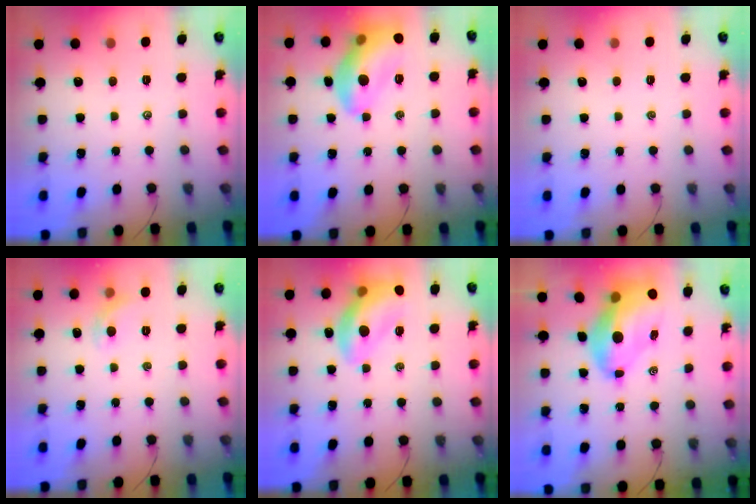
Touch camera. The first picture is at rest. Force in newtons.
{"total": 15.0, "press": 15.0, "slide": 1.3}
{"total": 0.0}
{"total": 5.7, "press": 5.6, "slide": 1.1}
{"total": 15.9, "press": 15.7, "slide": 2.7}
{"total": 13.2, "press": 12.5, "slide": 4.2}